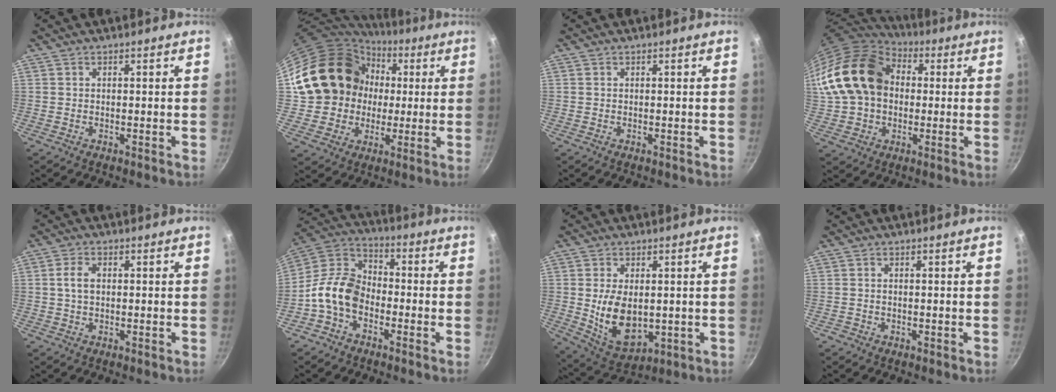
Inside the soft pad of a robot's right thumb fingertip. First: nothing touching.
{"total": 19.0, "force": [2.5, 16.8, 8.4], "torque": [-0.133, 0.034, 0.051]}
{"total": 0.0}
{"total": 20.3, "force": [2.8, 15.2, 13.2], "torque": [-0.232, 0.037, 0.046]}
{"total": 3.5, "force": [0.3, 2.3, 2.7], "torque": [-0.049, 0.007, 0.005]}
{"total": 11.3, "force": [-4.0, 8.0, 7.0], "torque": [-0.104, 0.049, -0.102]}
{"total": 11.5, "force": [0.2, 7.1, 9.1], "torque": [-0.145, -0.017, 0.025]}
{"total": 0.5, "force": [-0.2, 0.5, 0.1], "torque": [-0.001, 0.002, -0.005]}